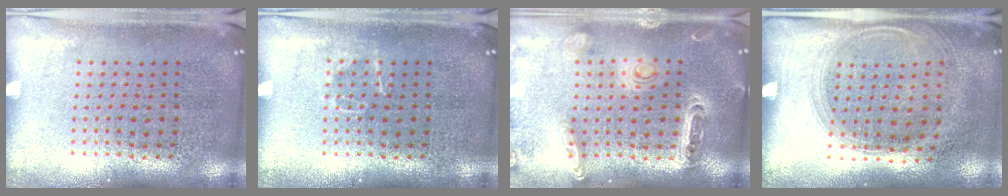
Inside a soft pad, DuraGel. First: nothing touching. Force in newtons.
{"total": 0.7, "press": 0.6, "slide": 0.3}
{"total": 1.4, "press": 1.4, "slide": 0.4}
{"total": 1.4, "press": 1.2, "slide": 0.7}